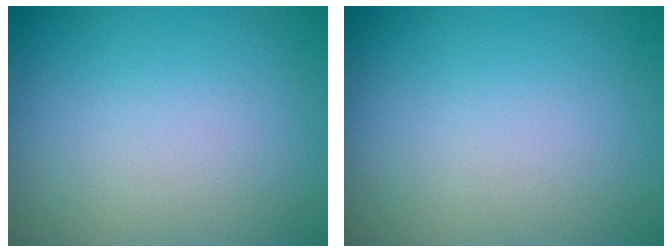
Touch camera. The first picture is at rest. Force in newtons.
{"total": 0.0}